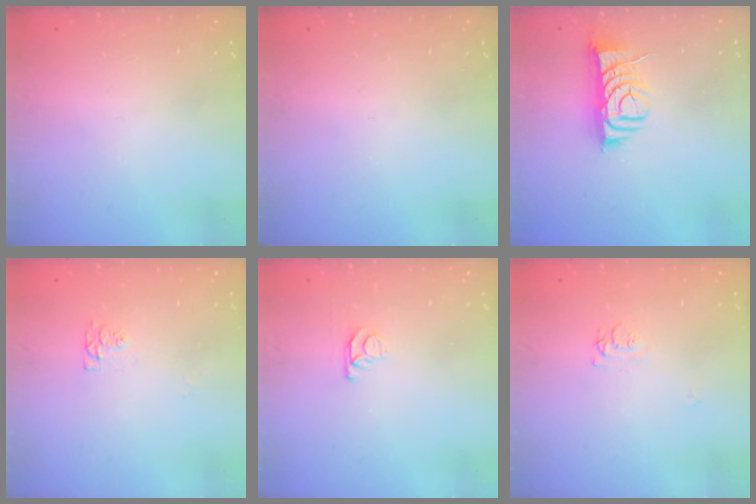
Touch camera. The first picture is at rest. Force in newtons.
{"total": 0.0}
{"total": 8.3, "press": 8.2, "slide": 1.0}
{"total": 4.3, "press": 4.3, "slide": 0.8}
{"total": 4.6, "press": 4.6, "slide": 0.3}
{"total": 6.2, "press": 6.2, "slide": 0.6}